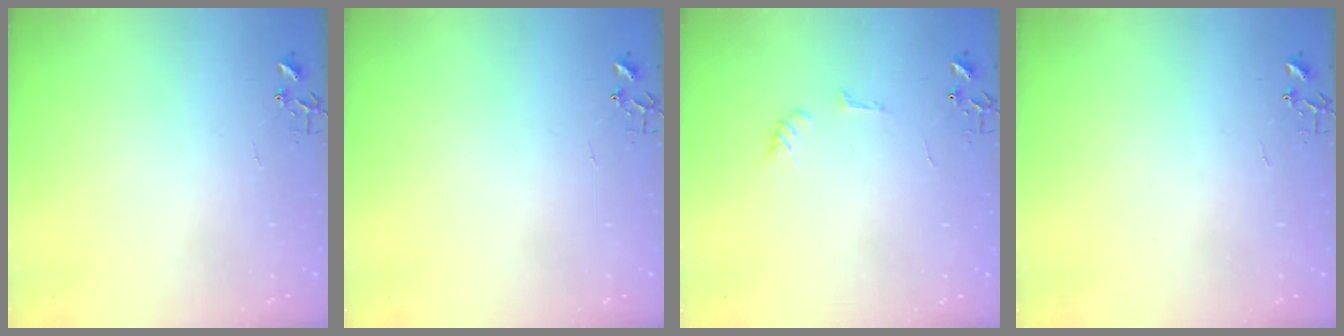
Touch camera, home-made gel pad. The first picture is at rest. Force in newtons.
{"total": 0.0}
{"total": 5.3, "press": 5.3, "slide": 0.6}
{"total": 0.0}